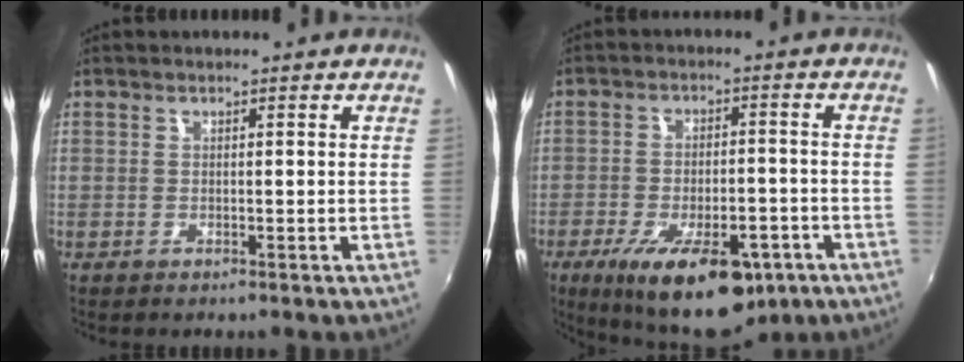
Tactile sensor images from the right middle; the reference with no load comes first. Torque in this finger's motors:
{"motor_torque": [1.50, -0.64, 0.31, 0.21]}